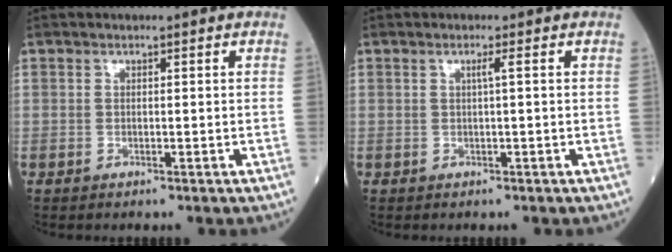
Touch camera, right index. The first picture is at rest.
{"total": 0.9, "force": [0.1, -0.3, 0.9], "torque": [-0.017, 0.002, 0.003]}